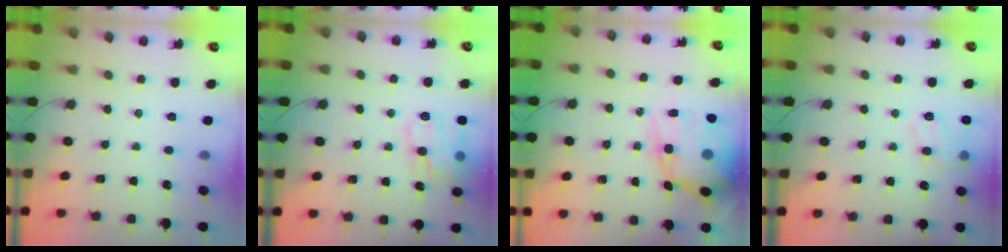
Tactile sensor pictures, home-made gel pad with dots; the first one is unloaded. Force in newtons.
{"total": 14.1, "press": 14.1, "slide": 0.7}
{"total": 16.6, "press": 16.2, "slide": 3.6}
{"total": 11.0, "press": 10.9, "slide": 1.4}